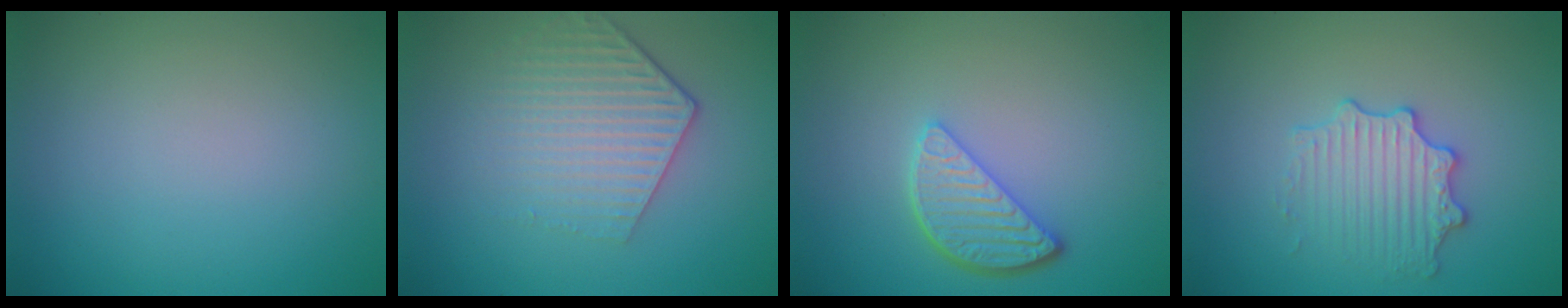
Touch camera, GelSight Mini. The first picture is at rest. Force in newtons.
{"total": 4.2, "press": 3.2, "slide": 2.7}
{"total": 3.5, "press": 2.9, "slide": 2.0}
{"total": 2.9, "press": 2.8, "slide": 0.5}